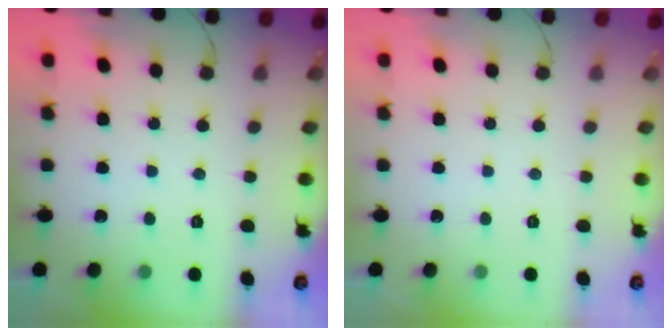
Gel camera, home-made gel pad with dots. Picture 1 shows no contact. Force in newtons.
{"total": 0.0}